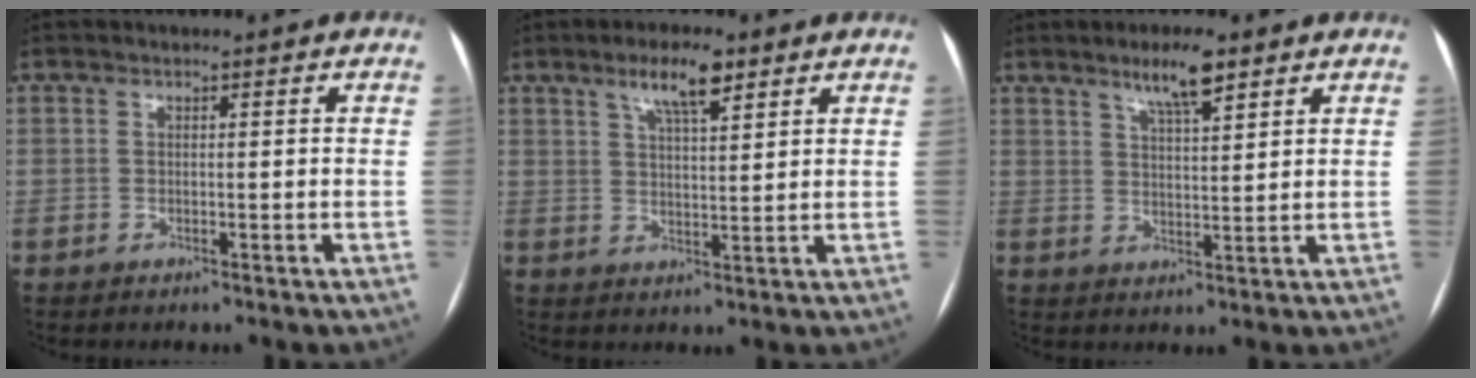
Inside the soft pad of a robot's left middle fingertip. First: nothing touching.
{"total": 6.3, "force": [4.0, 1.4, 4.7], "torque": [-0.088, 0.007, 0.068]}
{"total": 5.9, "force": [4.0, 0.9, 4.2], "torque": [-0.076, 0.003, 0.068]}